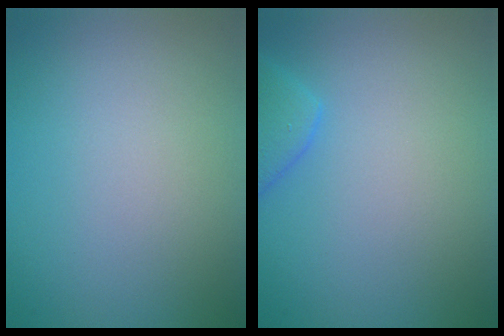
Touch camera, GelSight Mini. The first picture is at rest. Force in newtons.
{"total": 2.5, "press": 2.5, "slide": 0.4}